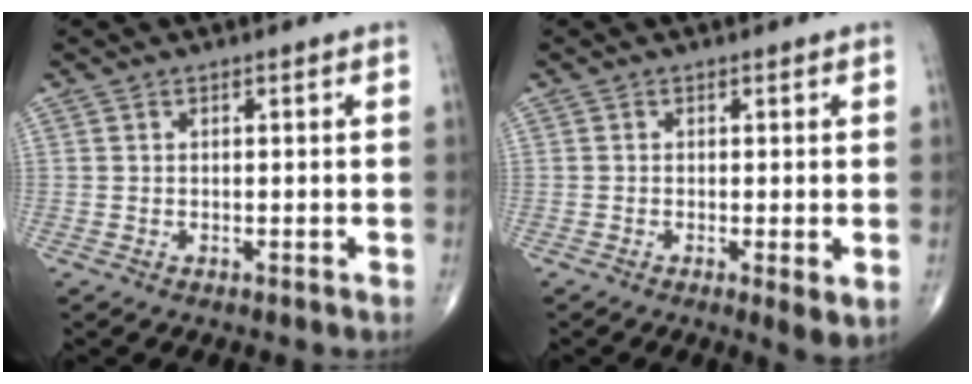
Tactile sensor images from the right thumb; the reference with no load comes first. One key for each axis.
{"total": 3.3, "fx": -0.6, "fy": 0.8, "fz": 3.1, "tx": -0.055, "ty": -0.013, "tz": -0.015}